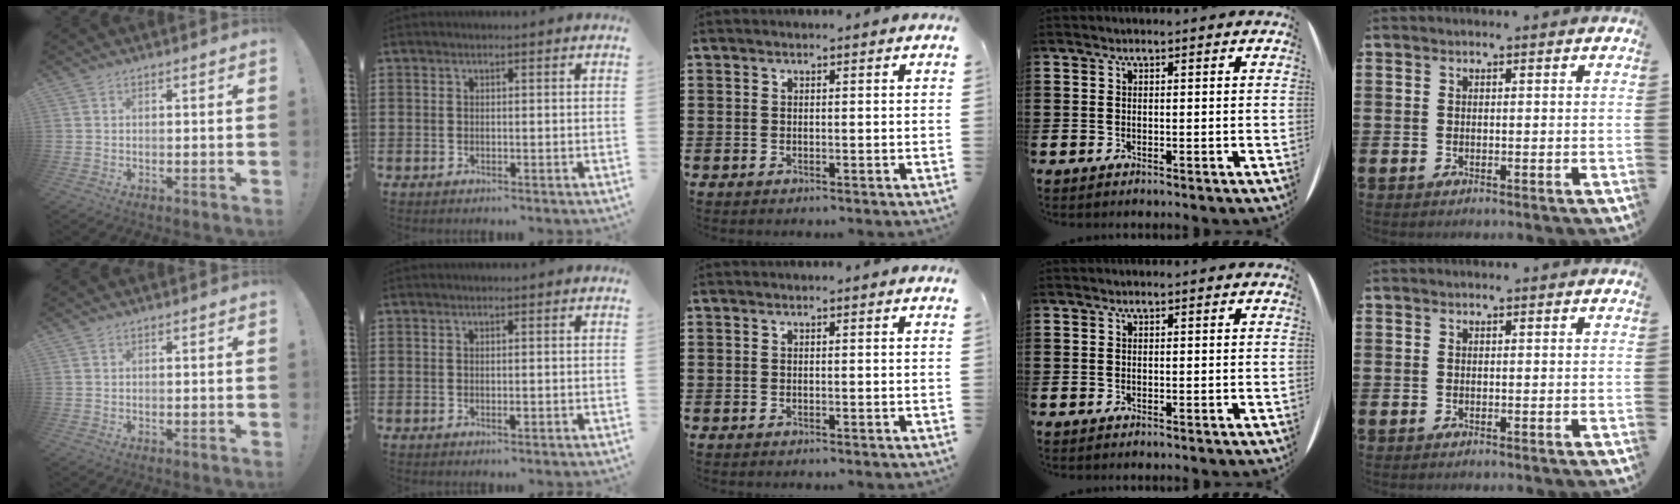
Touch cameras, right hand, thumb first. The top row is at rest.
{"index": {"total": 1.0, "force": [-0.2, 0.2, 0.9], "torque": [-0.017, -0.004, -0.002]}}